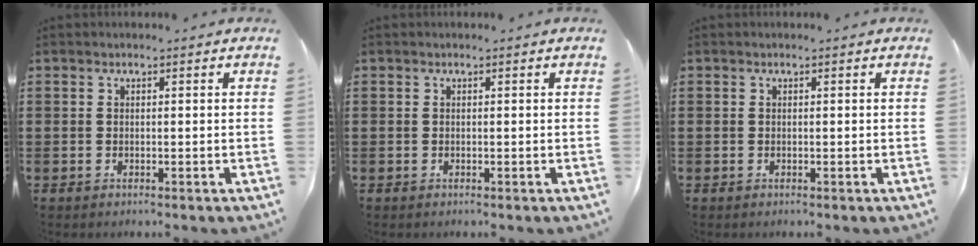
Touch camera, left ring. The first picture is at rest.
{"total": 0.0}
{"total": 0.0}